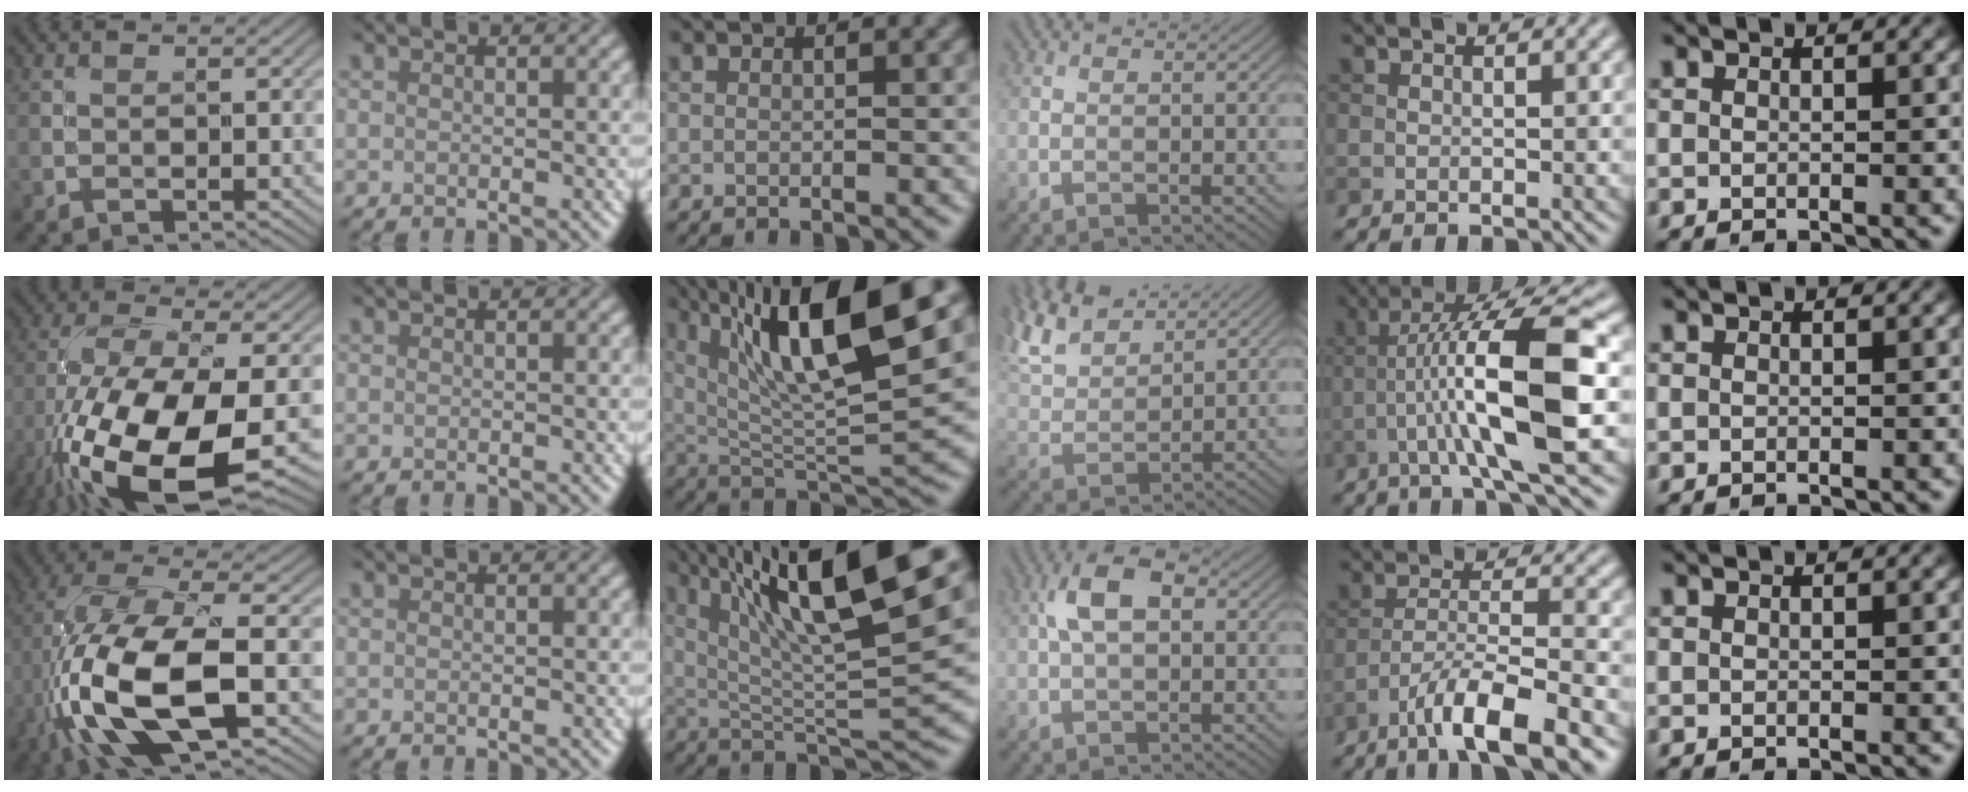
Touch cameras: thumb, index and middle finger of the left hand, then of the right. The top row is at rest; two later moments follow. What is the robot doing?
{"motion": "unscrew", "object": "medicine bottle"}